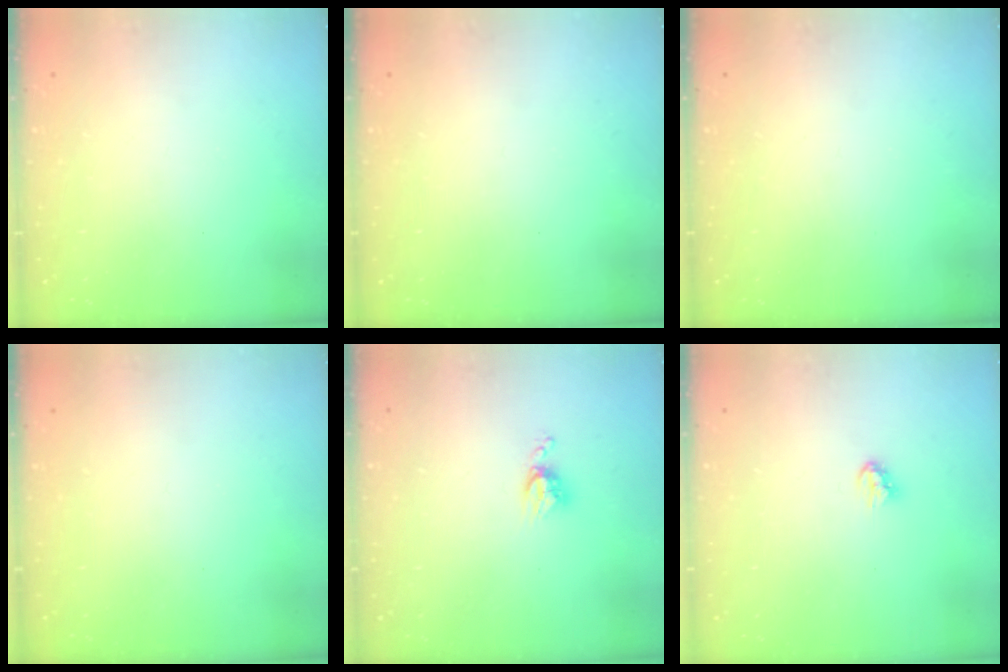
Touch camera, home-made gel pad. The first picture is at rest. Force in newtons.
{"total": 0.0}
{"total": 0.0}
{"total": 0.0}
{"total": 4.2, "press": 4.2, "slide": 0.5}
{"total": 3.5, "press": 3.5, "slide": 0.5}